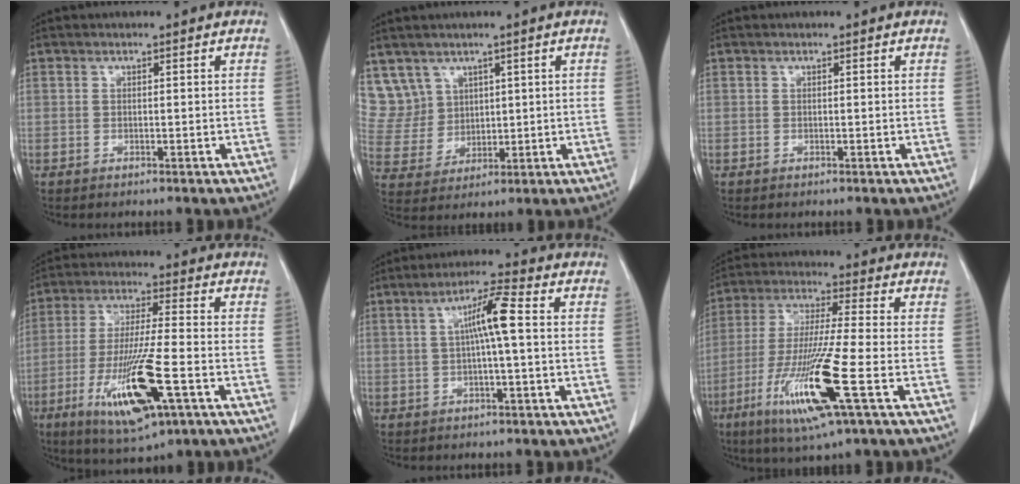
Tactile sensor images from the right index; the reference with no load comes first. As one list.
[{"total": 7.6, "force": [4.5, 6.1, -0.1], "torque": [-0.005, 0.020, 0.107]}, {"total": 0.0}, {"total": 15.0, "force": [-5.8, 1.7, 13.7], "torque": [-0.270, -0.029, -0.096]}, {"total": 6.3, "force": [0.6, 0.1, 6.2], "torque": [-0.112, 0.014, 0.009]}, {"total": 15.1, "force": [-5.7, -0.2, 14.0], "torque": [-0.286, -0.029, -0.108]}]